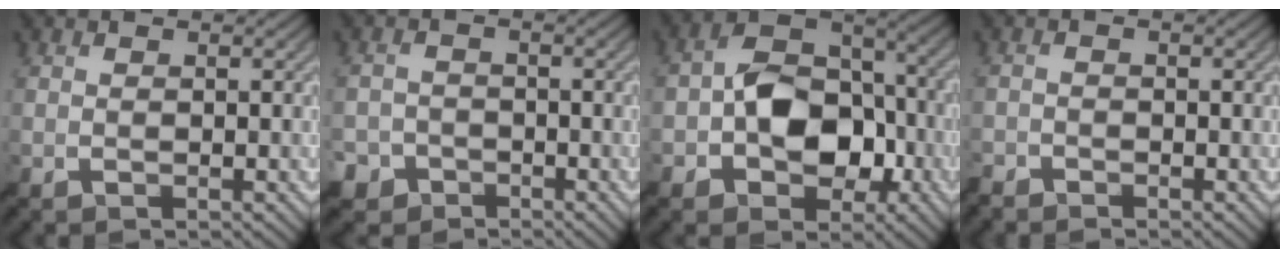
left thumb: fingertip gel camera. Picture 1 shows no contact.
{"total": 4.6, "force": [-3.1, 3.3, 0.8], "torque": [-0.009, -0.003, -0.064]}
{"total": 10.1, "force": [-2.6, 7.0, 6.8], "torque": [-0.119, 0.009, -0.063]}
{"total": 1.7, "force": [-1.6, 0.5, 0.1], "torque": [-0.003, -0.004, -0.042]}